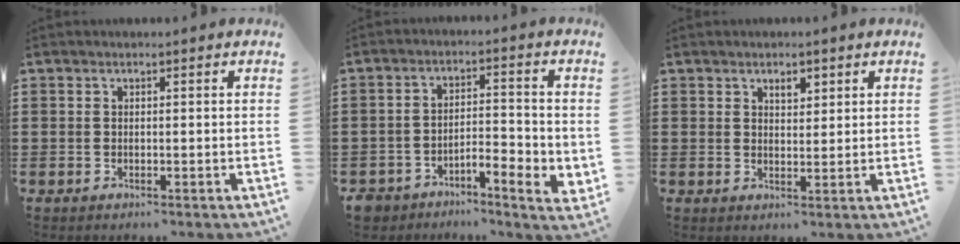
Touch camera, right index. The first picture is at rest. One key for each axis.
{"total": 4.7, "fx": -3.7, "fy": 1.3, "fz": 2.6, "tx": -0.051, "ty": 0.000, "tz": -0.073}
{"total": 2.2, "fx": 1.6, "fy": 1.1, "fz": 1.1, "tx": -0.018, "ty": 0.001, "tz": 0.027}